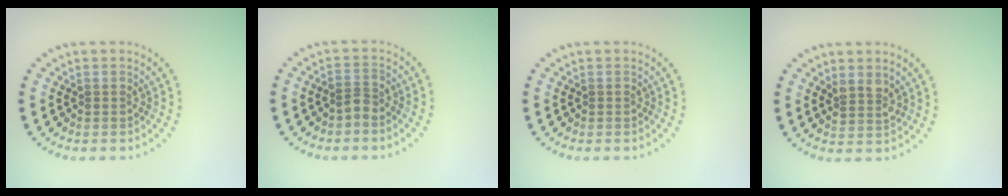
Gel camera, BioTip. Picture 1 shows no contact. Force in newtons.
{"total": 1.5, "press": 1.2, "slide": 0.9}
{"total": 0.0}
{"total": 1.8, "press": 1.5, "slide": 1.1}